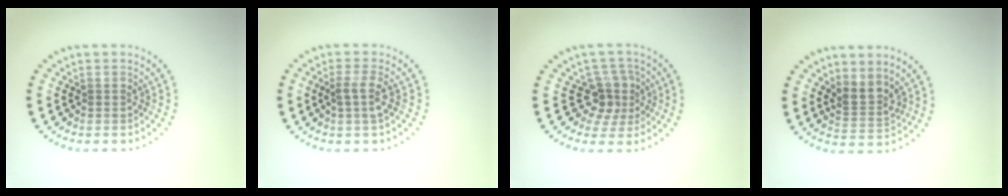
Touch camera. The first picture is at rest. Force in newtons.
{"total": 1.7, "press": 1.4, "slide": 1.0}
{"total": 2.9, "press": 2.4, "slide": 1.6}
{"total": 2.5, "press": 1.8, "slide": 1.7}